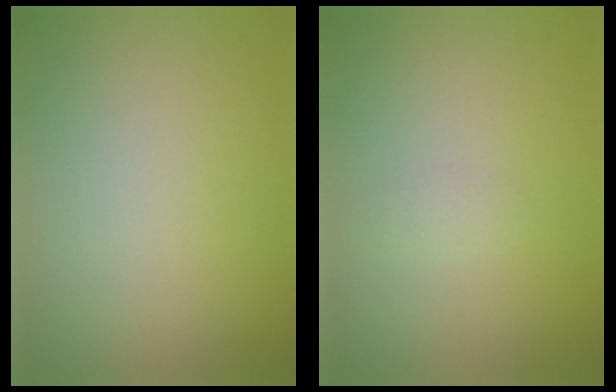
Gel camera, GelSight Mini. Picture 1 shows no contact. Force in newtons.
{"total": 0.7, "press": 0.7, "slide": 0.0}